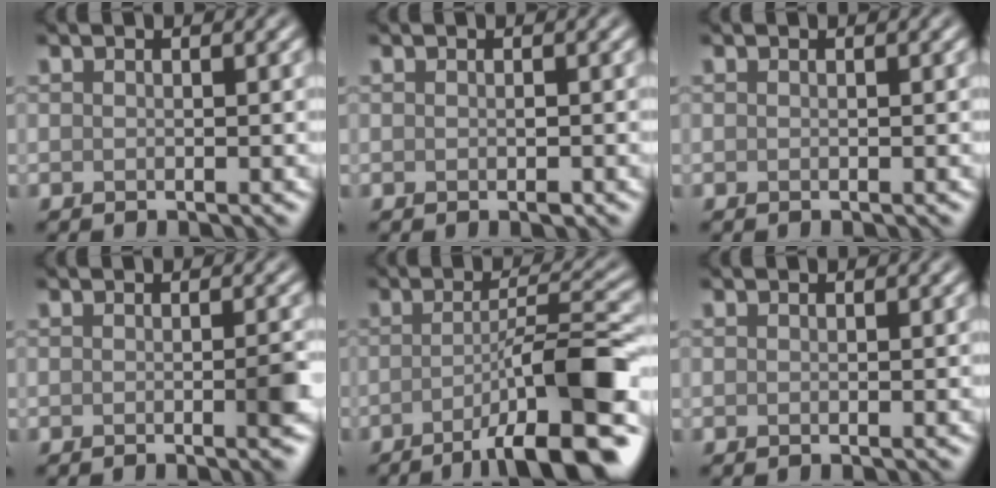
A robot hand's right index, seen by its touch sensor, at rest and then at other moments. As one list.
[{"total": 0.6, "force": [-0.1, 0.3, 0.5], "torque": [-0.007, 0.000, 0.000]}, {"total": 0.0}, {"total": 2.2, "force": [-0.5, 0.4, 2.1], "torque": [-0.025, -0.006, -0.007]}, {"total": 10.5, "force": [-5.3, 1.8, 8.9], "torque": [-0.113, 0.013, -0.086]}, {"total": 0.0}]